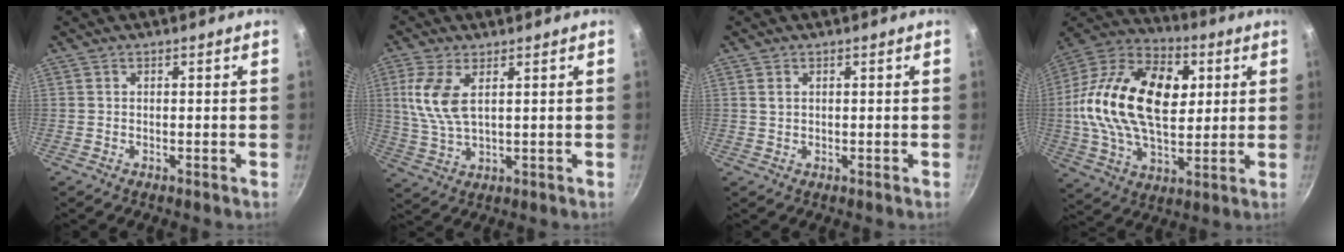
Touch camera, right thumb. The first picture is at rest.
{"total": 8.4, "force": [2.5, 3.9, 7.0], "torque": [-0.149, -0.008, 0.055]}
{"total": 1.2, "force": [0.5, 0.9, 0.6], "torque": [-0.011, 0.000, 0.009]}
{"total": 26.1, "force": [4.0, 15.9, 20.3], "torque": [-0.353, 0.015, 0.056]}